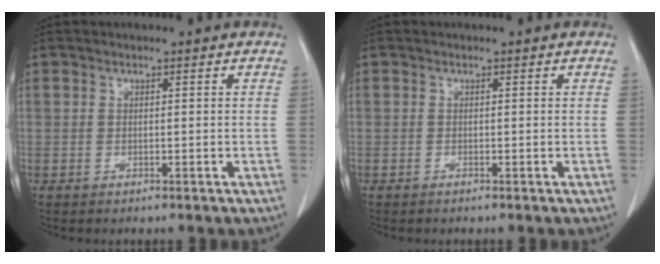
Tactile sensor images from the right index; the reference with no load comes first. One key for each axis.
{"total": 0.0}